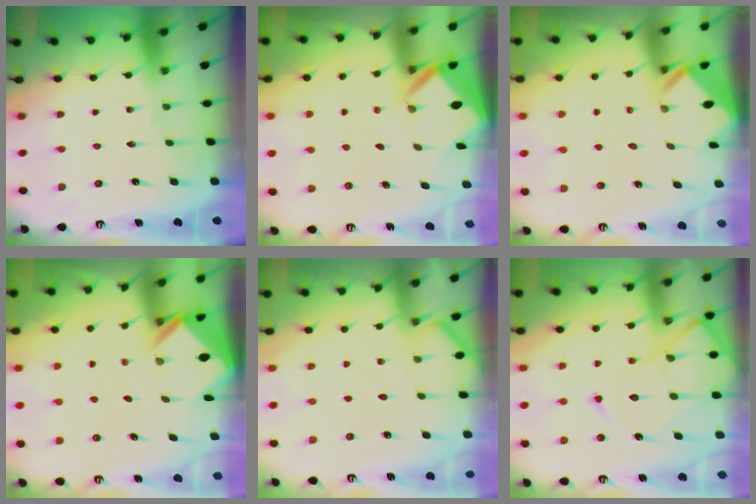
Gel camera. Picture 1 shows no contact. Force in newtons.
{"total": 3.4, "press": 3.4, "slide": 0.2}
{"total": 2.8, "press": 2.8, "slide": 0.2}
{"total": 2.7, "press": 2.7, "slide": 0.2}
{"total": 2.8, "press": 2.8, "slide": 0.4}
{"total": 14.1, "press": 14.1, "slide": 1.3}